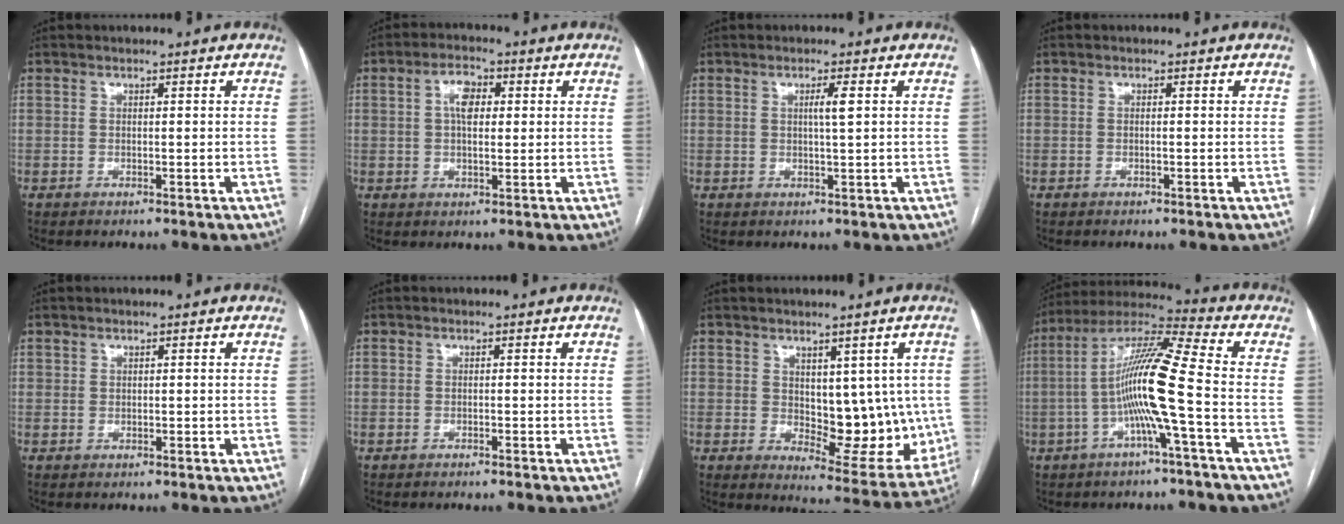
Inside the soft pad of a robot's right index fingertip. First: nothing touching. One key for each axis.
{"total": 5.2, "fx": 1.2, "fy": 2.5, "fz": 4.4, "tx": -0.082, "ty": 0.013, "tz": 0.020}
{"total": 2.2, "fx": 0.7, "fy": -0.1, "fz": 2.1, "tx": -0.038, "ty": -0.002, "tz": 0.010}
{"total": 0.0}
{"total": 0.8, "fx": 0.4, "fy": 0.7, "fz": 0.2, "tx": 0.005, "ty": 0.001, "tz": 0.007}
{"total": 0.0}
{"total": 11.7, "fx": 1.0, "fy": 6.2, "fz": 9.9, "tx": -0.106, "ty": -0.003, "tz": 0.033}
{"total": 12.7, "fx": -2.6, "fy": -1.0, "fz": 12.4, "tx": -0.234, "ty": 0.016, "tz": -0.058}